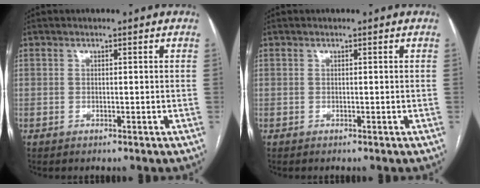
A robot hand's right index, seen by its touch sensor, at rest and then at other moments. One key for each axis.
{"total": 0.0}